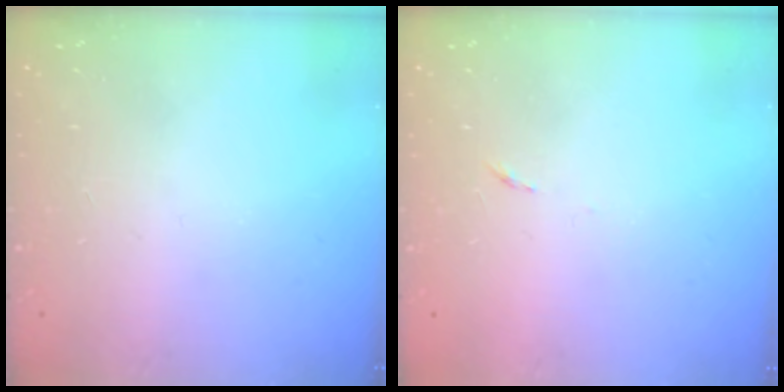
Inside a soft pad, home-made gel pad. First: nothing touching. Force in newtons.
{"total": 2.6, "press": 2.6, "slide": 0.4}